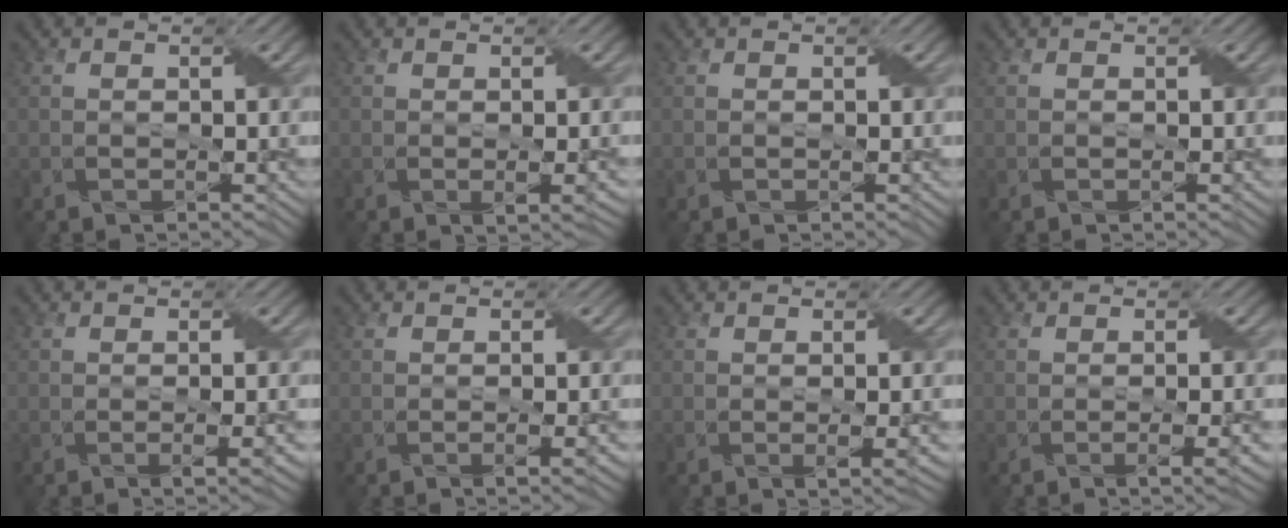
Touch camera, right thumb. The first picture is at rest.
{"total": 2.0, "force": [-0.2, 0.4, 2.0], "torque": [-0.034, 0.000, 0.001]}
{"total": 0.0}
{"total": 0.0}
{"total": 2.8, "force": [-0.7, 0.6, 2.6], "torque": [-0.042, -0.001, -0.008]}
{"total": 2.3, "force": [-0.6, 0.5, 2.1], "torque": [-0.034, 0.001, -0.008]}
{"total": 2.3, "force": [-0.3, 0.5, 2.3], "torque": [-0.038, -0.001, -0.001]}
{"total": 2.8, "force": [-0.7, 0.6, 2.7], "torque": [-0.043, 0.000, -0.009]}